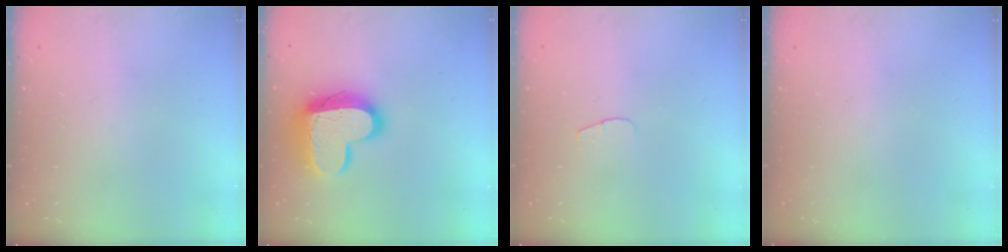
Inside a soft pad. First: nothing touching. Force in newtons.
{"total": 15.7, "press": 15.7, "slide": 1.2}
{"total": 4.1, "press": 4.1, "slide": 0.4}
{"total": 0.0}